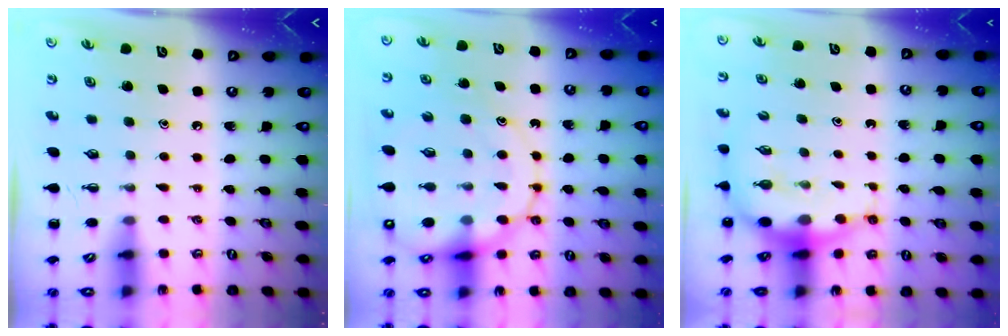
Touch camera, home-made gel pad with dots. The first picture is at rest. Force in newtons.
{"total": 18.5, "press": 18.1, "slide": 3.5}
{"total": 7.3, "press": 7.1, "slide": 1.7}